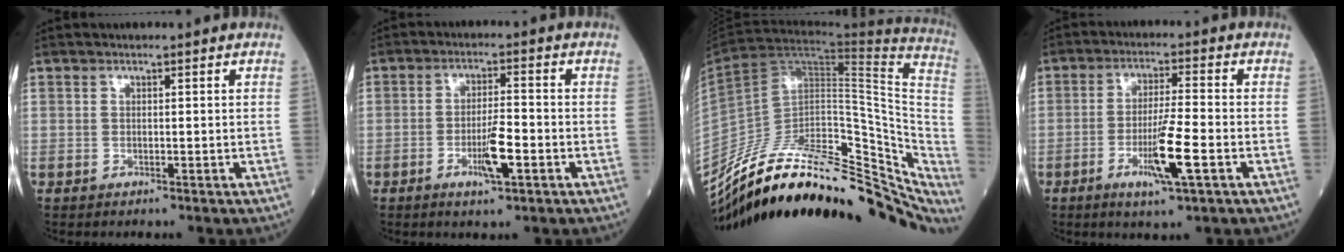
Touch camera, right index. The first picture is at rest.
{"total": 5.8, "force": [-2.3, 0.8, 5.3], "torque": [-0.096, -0.004, -0.039]}
{"total": 30.9, "force": [-22.6, 12.4, 16.9], "torque": [-0.226, 0.025, -0.325]}
{"total": 8.3, "force": [-3.1, 0.1, 7.7], "torque": [-0.143, -0.014, -0.055]}